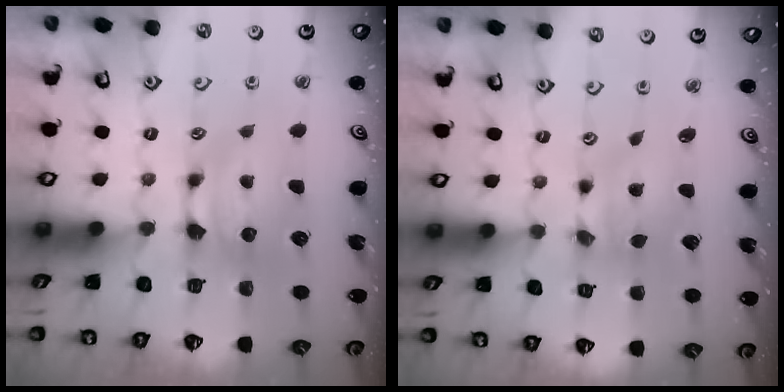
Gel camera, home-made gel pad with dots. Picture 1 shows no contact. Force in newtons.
{"total": 2.7, "press": 2.4, "slide": 1.3}